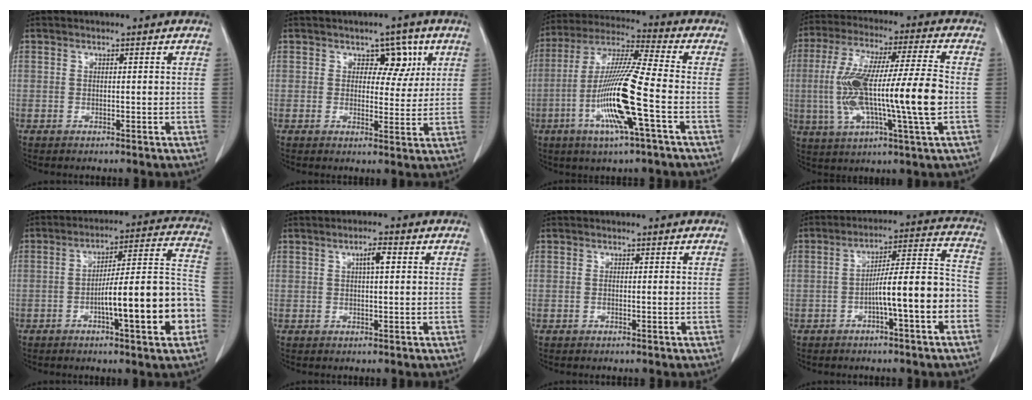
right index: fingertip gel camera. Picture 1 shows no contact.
{"total": 4.9, "force": [2.1, 3.2, 3.1], "torque": [-0.028, 0.005, 0.029]}
{"total": 15.0, "force": [-4.5, -0.1, 14.3], "torque": [-0.293, -0.011, -0.092]}
{"total": 18.1, "force": [-1.7, 0.9, 18.0], "torque": [-0.347, 0.008, -0.034]}
{"total": 16.1, "force": [-4.9, 1.8, 15.2], "torque": [-0.217, 0.021, -0.072]}
{"total": 2.5, "force": [0.7, 0.4, 2.4], "torque": [-0.042, 0.004, 0.012]}
{"total": 0.7, "force": [-0.1, 0.1, 0.7], "torque": [-0.014, -0.001, 0.000]}
{"total": 11.6, "force": [-3.7, 0.7, 11.0], "torque": [-0.170, 0.029, -0.057]}